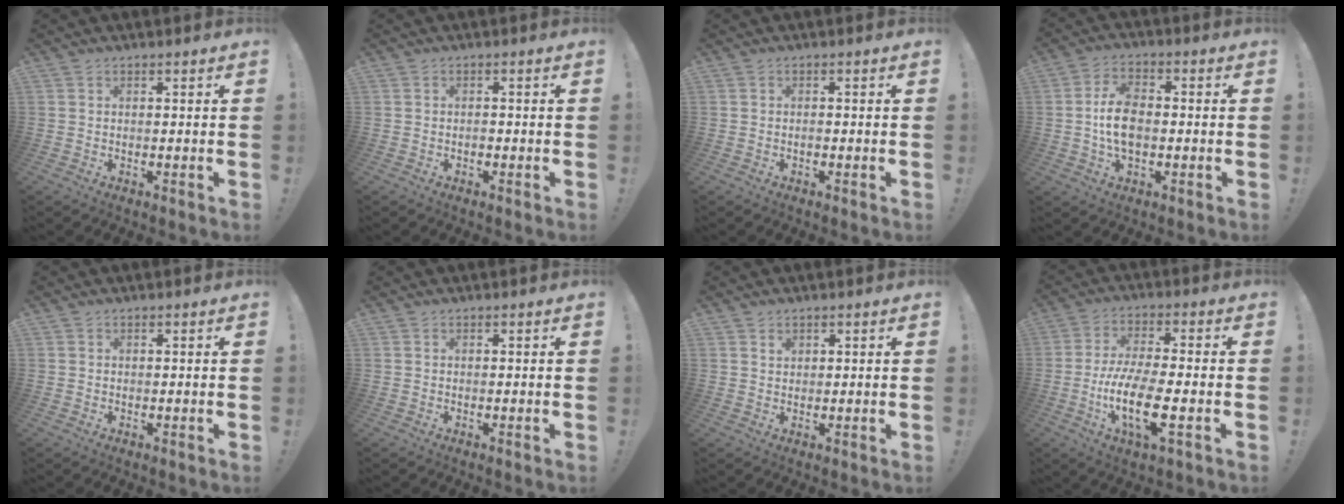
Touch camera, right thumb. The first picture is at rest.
{"total": 1.1, "force": [-0.8, 0.6, 0.5], "torque": [-0.011, 0.001, -0.014]}
{"total": 0.8, "force": [-0.7, 0.3, 0.3], "torque": [-0.008, 0.002, -0.013]}
{"total": 10.0, "force": [-1.0, 6.5, 7.6], "torque": [-0.133, 0.005, -0.018]}
{"total": 0.0}
{"total": 0.0}
{"total": 1.2, "force": [0.9, 0.8, 0.3], "torque": [0.007, -0.006, 0.015]}
{"total": 14.8, "force": [-4.3, 4.3, 13.5], "torque": [-0.266, -0.002, -0.073]}